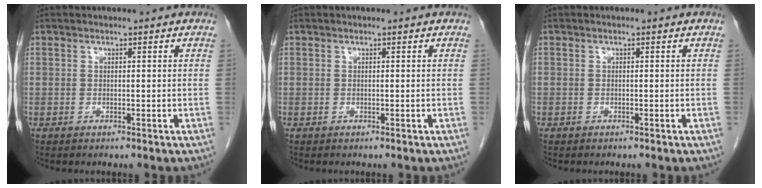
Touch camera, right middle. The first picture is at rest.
{"total": 0.0}
{"total": 0.0}